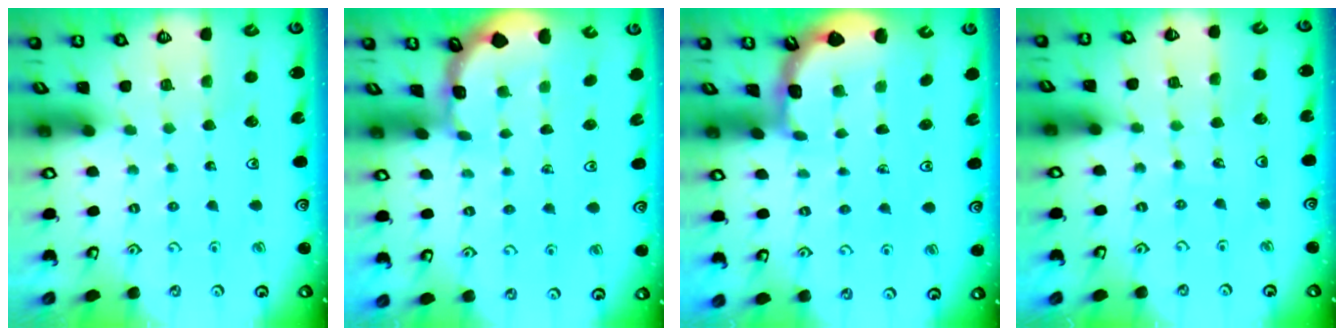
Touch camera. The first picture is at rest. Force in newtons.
{"total": 1.6, "press": 1.5, "slide": 0.2}
{"total": 2.0, "press": 2.0, "slide": 0.2}
{"total": 5.0, "press": 4.8, "slide": 1.5}